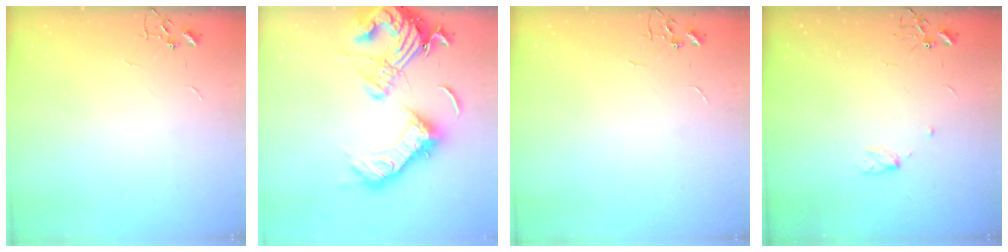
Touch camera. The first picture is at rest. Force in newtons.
{"total": 23.6, "press": 23.4, "slide": 3.1}
{"total": 0.0}
{"total": 6.2, "press": 5.4, "slide": 3.0}